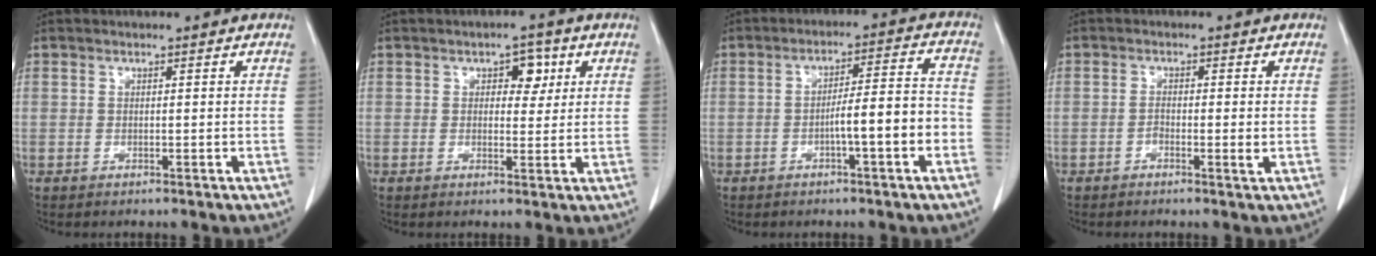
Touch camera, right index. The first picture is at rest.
{"total": 3.8, "force": [1.5, 2.2, 2.7], "torque": [-0.030, 0.007, 0.020]}
{"total": 8.1, "force": [-2.7, 0.5, 7.6], "torque": [-0.119, 0.022, -0.041]}
{"total": 2.0, "force": [-0.6, 0.4, 1.9], "torque": [-0.032, 0.000, -0.011]}